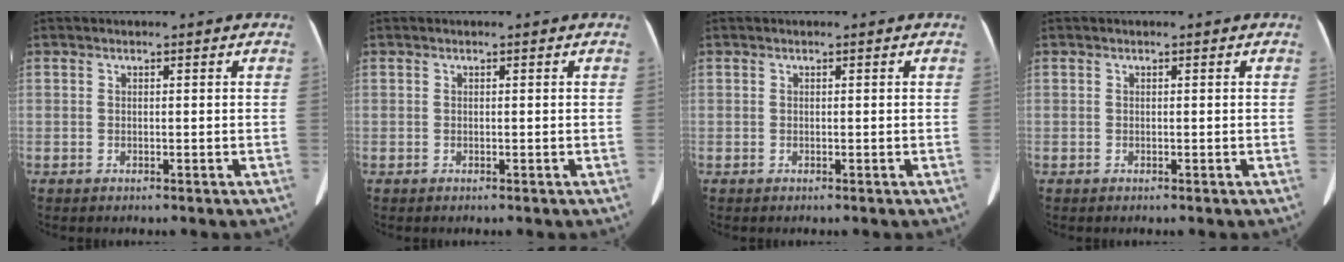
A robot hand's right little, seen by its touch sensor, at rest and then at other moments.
{"total": 0.0}
{"total": 0.0}
{"total": 0.0}